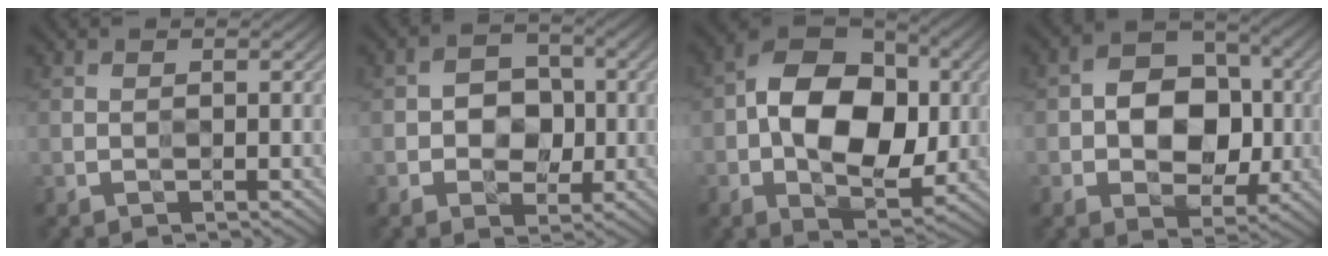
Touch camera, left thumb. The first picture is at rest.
{"total": 4.5, "force": [-0.6, 3.6, 2.6], "torque": [-0.036, -0.004, -0.018]}
{"total": 13.1, "force": [-0.1, 8.6, 10.0], "torque": [-0.174, 0.010, -0.008]}
{"total": 8.8, "force": [-0.6, 6.4, 6.0], "torque": [-0.095, 0.003, -0.023]}